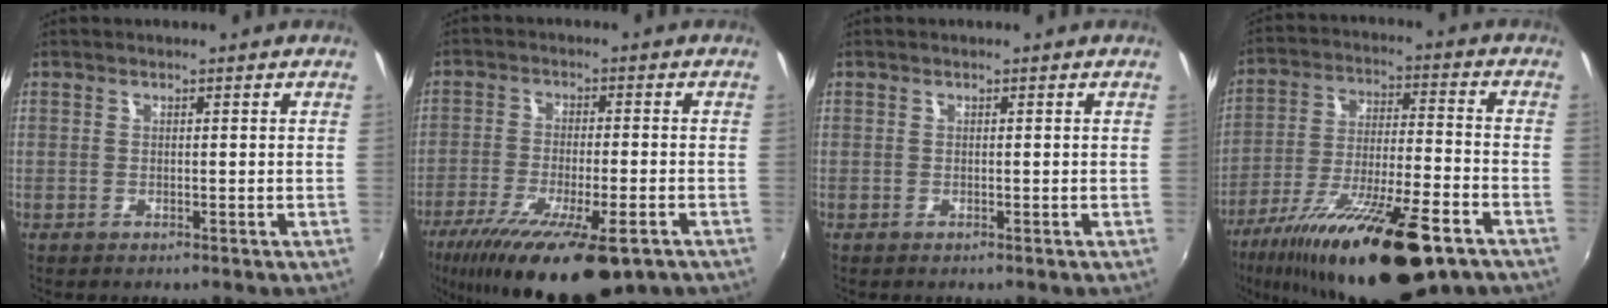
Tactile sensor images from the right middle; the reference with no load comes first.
{"total": 19.9, "force": [-13.1, 5.3, 14.0], "torque": [-0.263, -0.069, -0.205]}
{"total": 0.0}
{"total": 24.2, "force": [-16.0, 5.6, 17.3], "torque": [-0.312, -0.045, -0.257]}